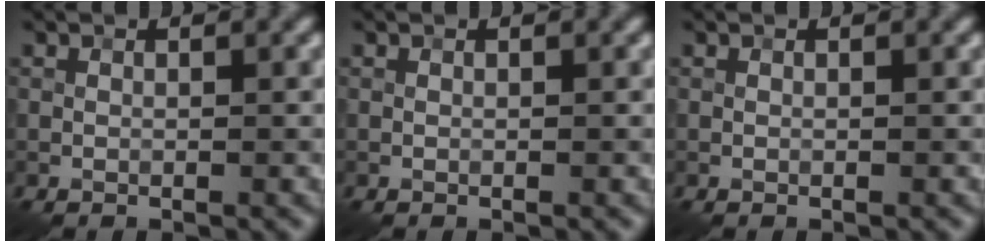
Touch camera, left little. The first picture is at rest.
{"total": 0.0}
{"total": 0.0}